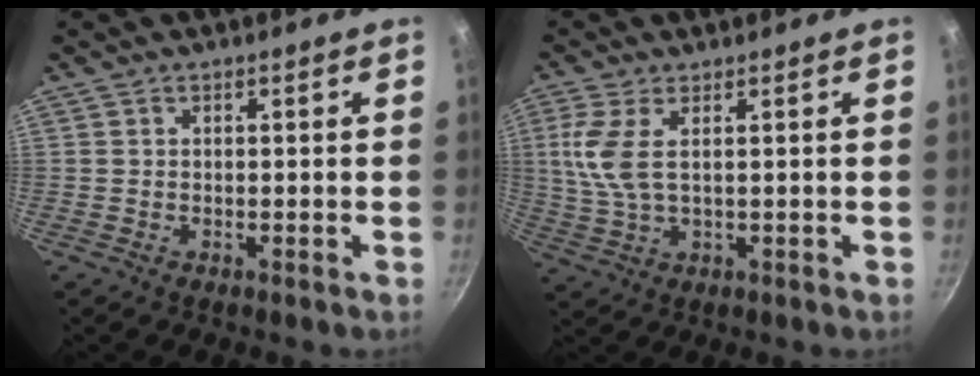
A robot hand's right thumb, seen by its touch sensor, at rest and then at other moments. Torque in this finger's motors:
{"motor_torque": [-0.04, 0.17, 0.30, -0.15, 0.11]}